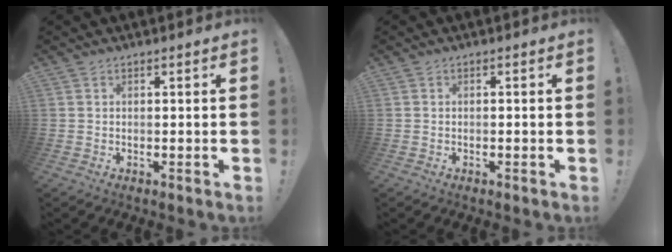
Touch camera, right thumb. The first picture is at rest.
{"total": 0.6, "force": [-0.5, -0.1, 0.3], "torque": [-0.004, -0.001, -0.009]}